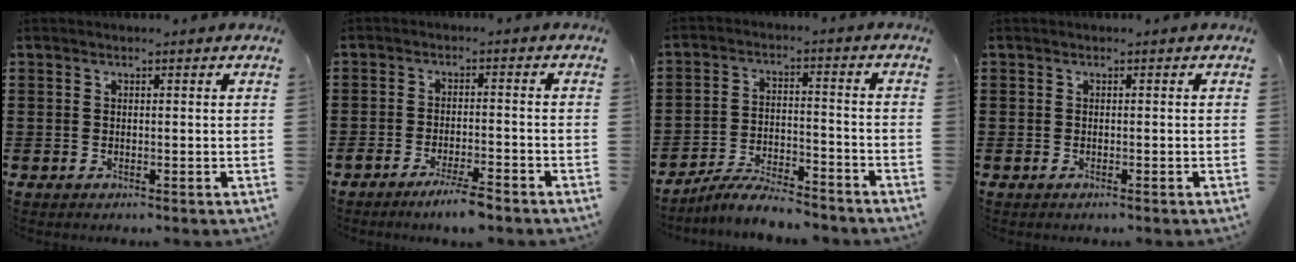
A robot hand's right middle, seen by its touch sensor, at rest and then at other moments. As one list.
[{"total": 4.0, "force": [-3.2, 0.3, 2.4], "torque": [-0.043, -0.001, -0.057]}, {"total": 6.2, "force": [-5.8, 0.5, 2.0], "torque": [-0.046, -0.002, -0.114]}, {"total": 0.0}]